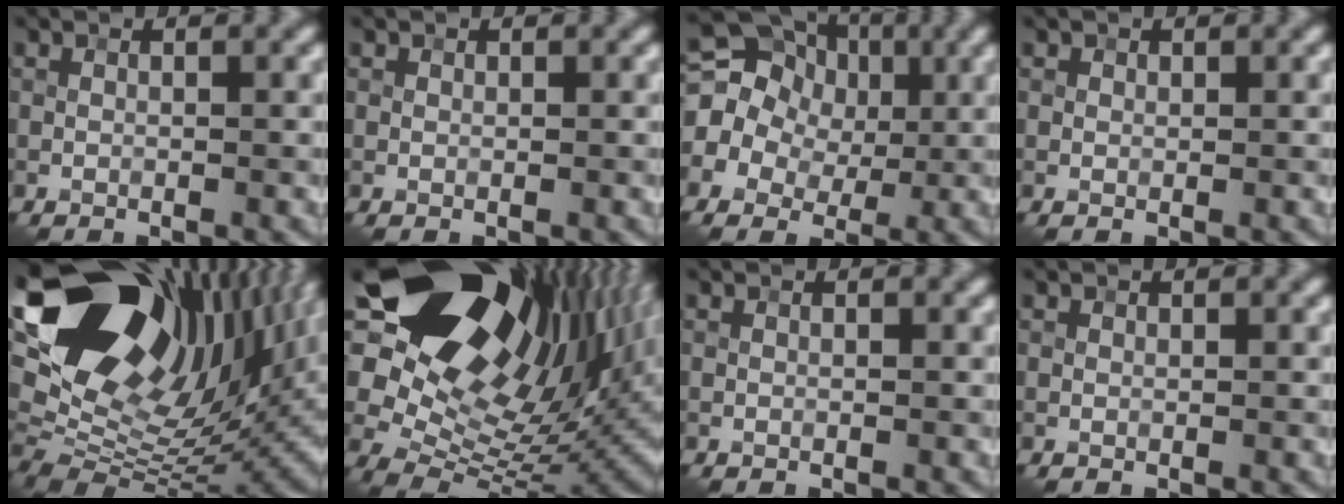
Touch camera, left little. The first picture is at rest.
{"total": 0.0}
{"total": 12.8, "force": [2.4, 11.4, 5.2], "torque": [-0.117, 0.044, 0.013]}
{"total": 0.5, "force": [0.3, 0.4, 0.1], "torque": [0.002, -0.001, 0.004]}
{"total": 20.9, "force": [9.0, 11.3, 15.1], "torque": [-0.250, 0.040, 0.154]}
{"total": 21.5, "force": [10.5, 12.7, 13.8], "torque": [-0.244, 0.052, 0.188]}
{"total": 0.0}
{"total": 0.0}